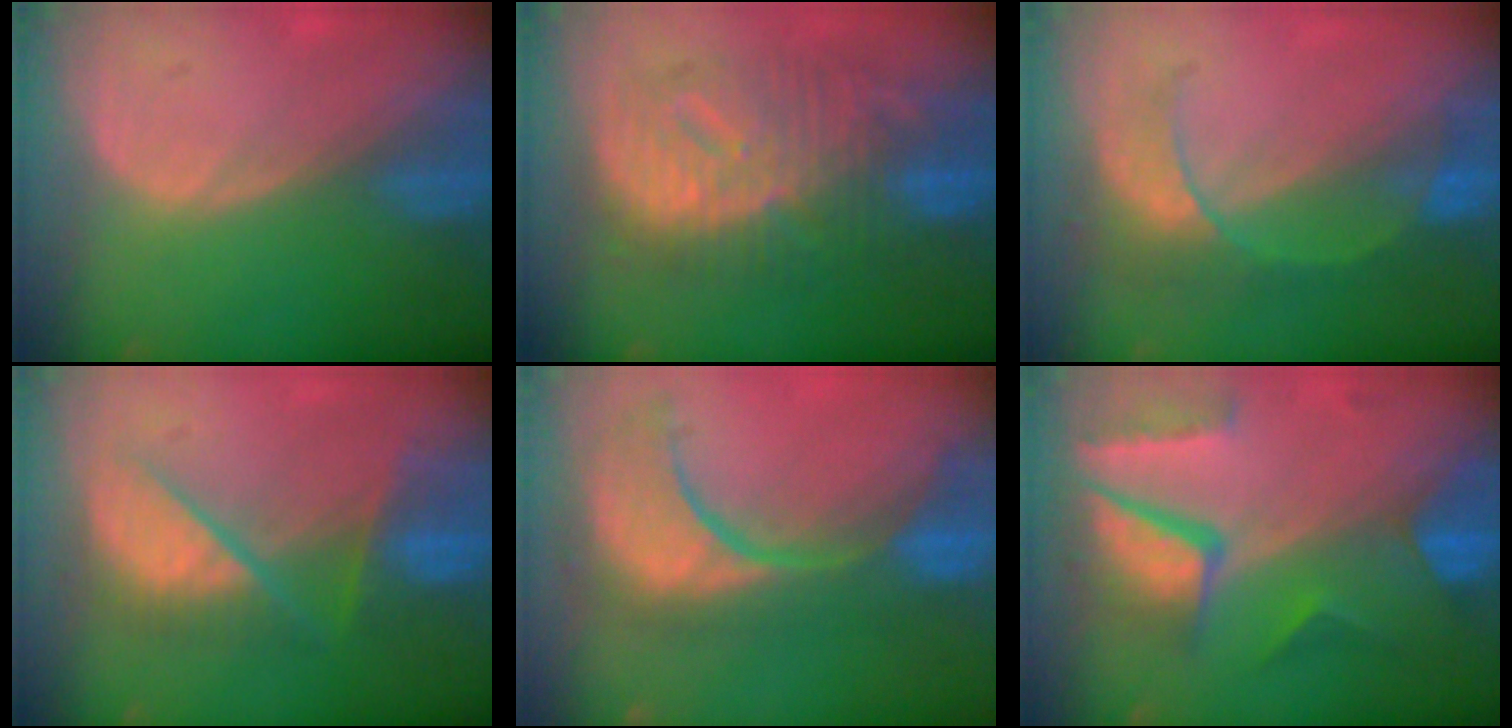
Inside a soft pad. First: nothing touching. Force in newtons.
{"total": 12.5, "press": 12.4, "slide": 1.2}
{"total": 7.9, "press": 6.9, "slide": 3.8}
{"total": 8.2, "press": 8.2, "slide": 0.6}
{"total": 11.8, "press": 10.8, "slide": 4.8}
{"total": 10.4, "press": 8.8, "slide": 5.5}